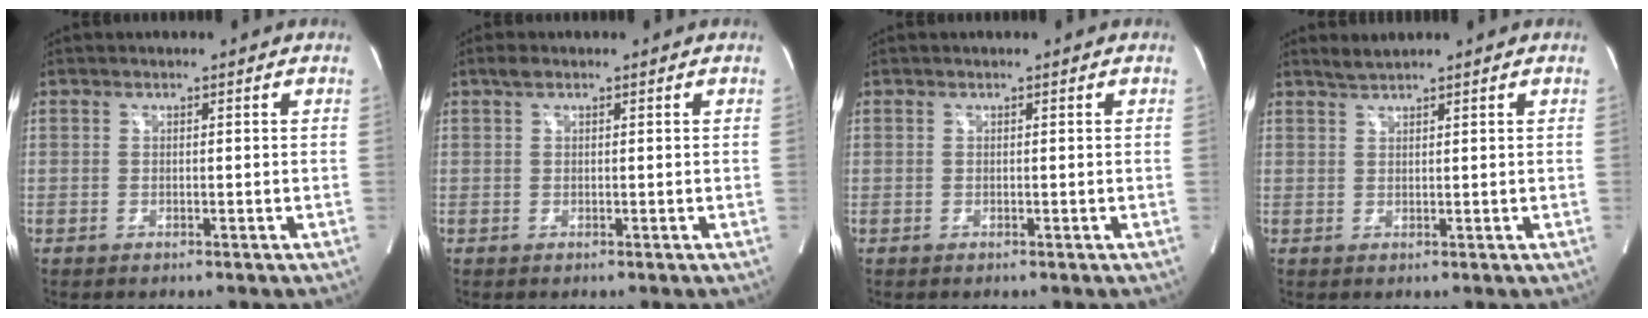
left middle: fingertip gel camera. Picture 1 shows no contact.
{"total": 1.2, "force": [0.8, 0.5, 0.8], "torque": [-0.020, 0.014, 0.015]}
{"total": 0.0}
{"total": 1.6, "force": [1.5, -0.2, 0.3], "torque": [-0.010, 0.006, 0.035]}